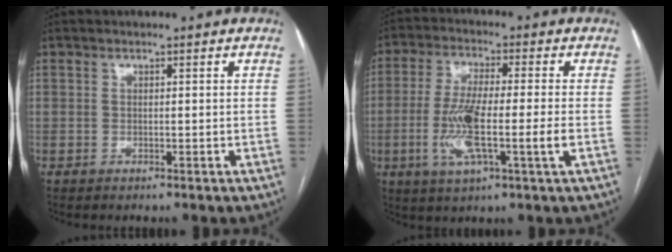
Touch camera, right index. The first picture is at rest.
{"total": 10.7, "force": [-2.3, 0.7, 10.4], "torque": [-0.207, -0.008, -0.046]}